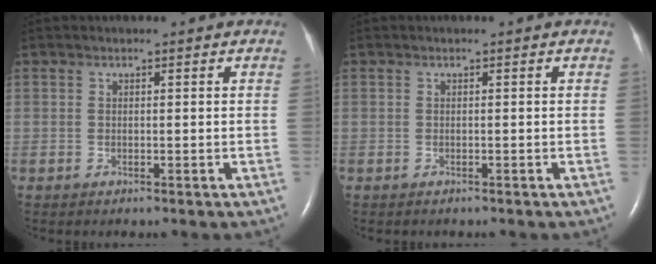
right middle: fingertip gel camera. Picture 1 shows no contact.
{"total": 0.8, "force": [-0.7, 0.3, 0.3], "torque": [-0.015, -0.001, -0.006]}